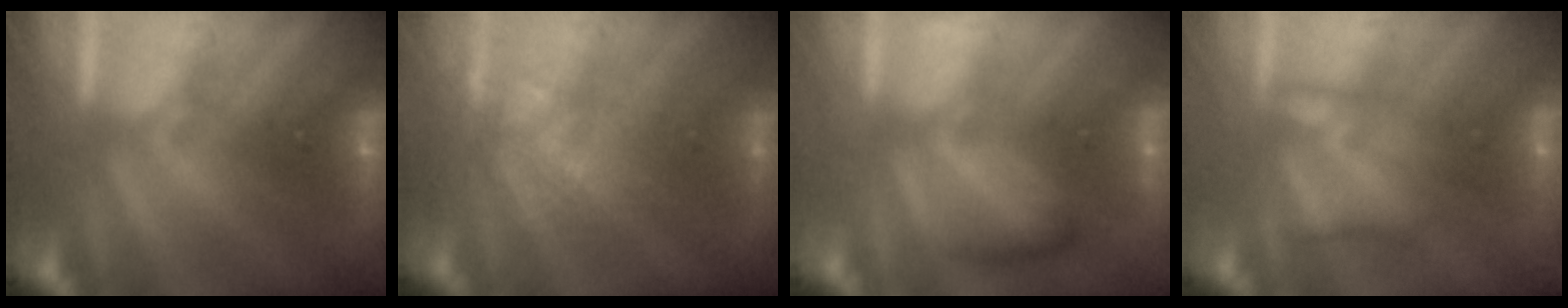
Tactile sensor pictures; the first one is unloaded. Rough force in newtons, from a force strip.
{"total": 2.8}
{"total": 2.4}
{"total": 2.2}